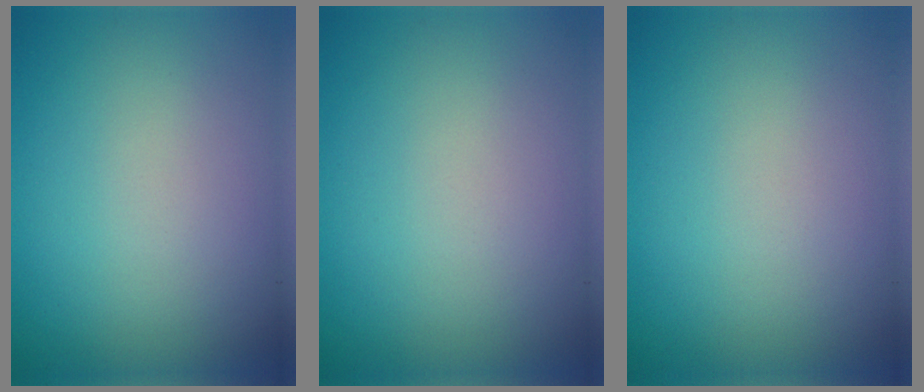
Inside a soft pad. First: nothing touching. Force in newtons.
{"total": 0.0}
{"total": 0.0}